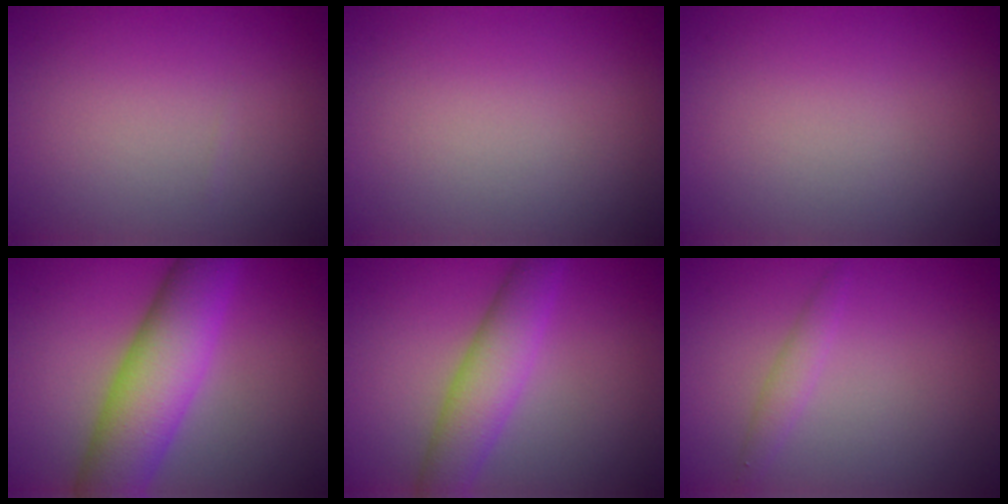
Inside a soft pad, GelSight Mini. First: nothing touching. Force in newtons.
{"total": 0.0}
{"total": 0.0}
{"total": 8.9, "press": 8.9, "slide": 0.4}
{"total": 5.0, "press": 5.0, "slide": 0.1}
{"total": 1.4, "press": 1.4, "slide": 0.0}